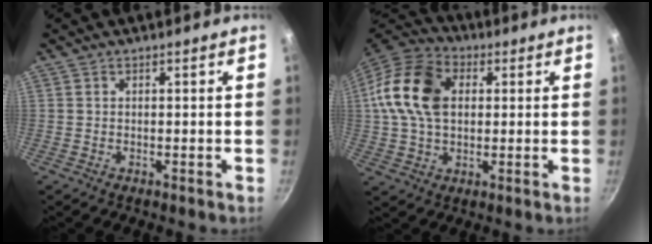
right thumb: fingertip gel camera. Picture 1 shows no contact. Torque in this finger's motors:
{"motor_torque": [0.67, 3.23, 0.93, -0.66, 0.46]}